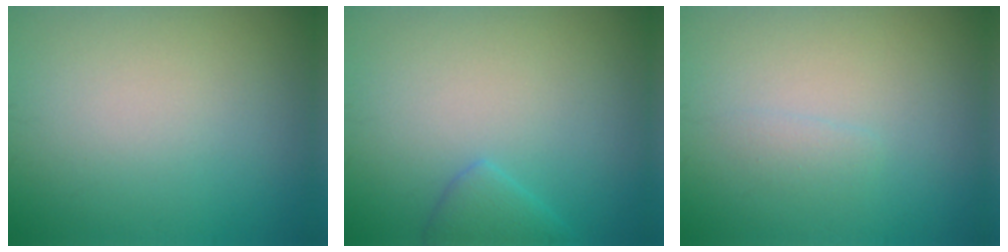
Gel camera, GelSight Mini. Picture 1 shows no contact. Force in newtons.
{"total": 2.0, "press": 1.9, "slide": 0.2}
{"total": 0.8, "press": 0.8, "slide": 0.1}